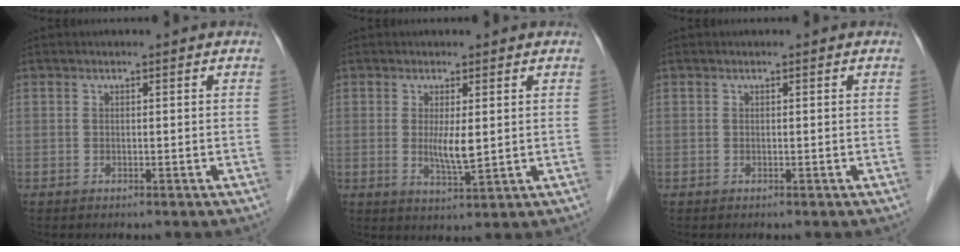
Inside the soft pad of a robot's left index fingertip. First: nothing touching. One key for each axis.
{"total": 3.7, "fx": 0.4, "fy": 0.6, "fz": 3.7, "tx": -0.071, "ty": -0.012, "tz": 0.011}
{"total": 0.0}